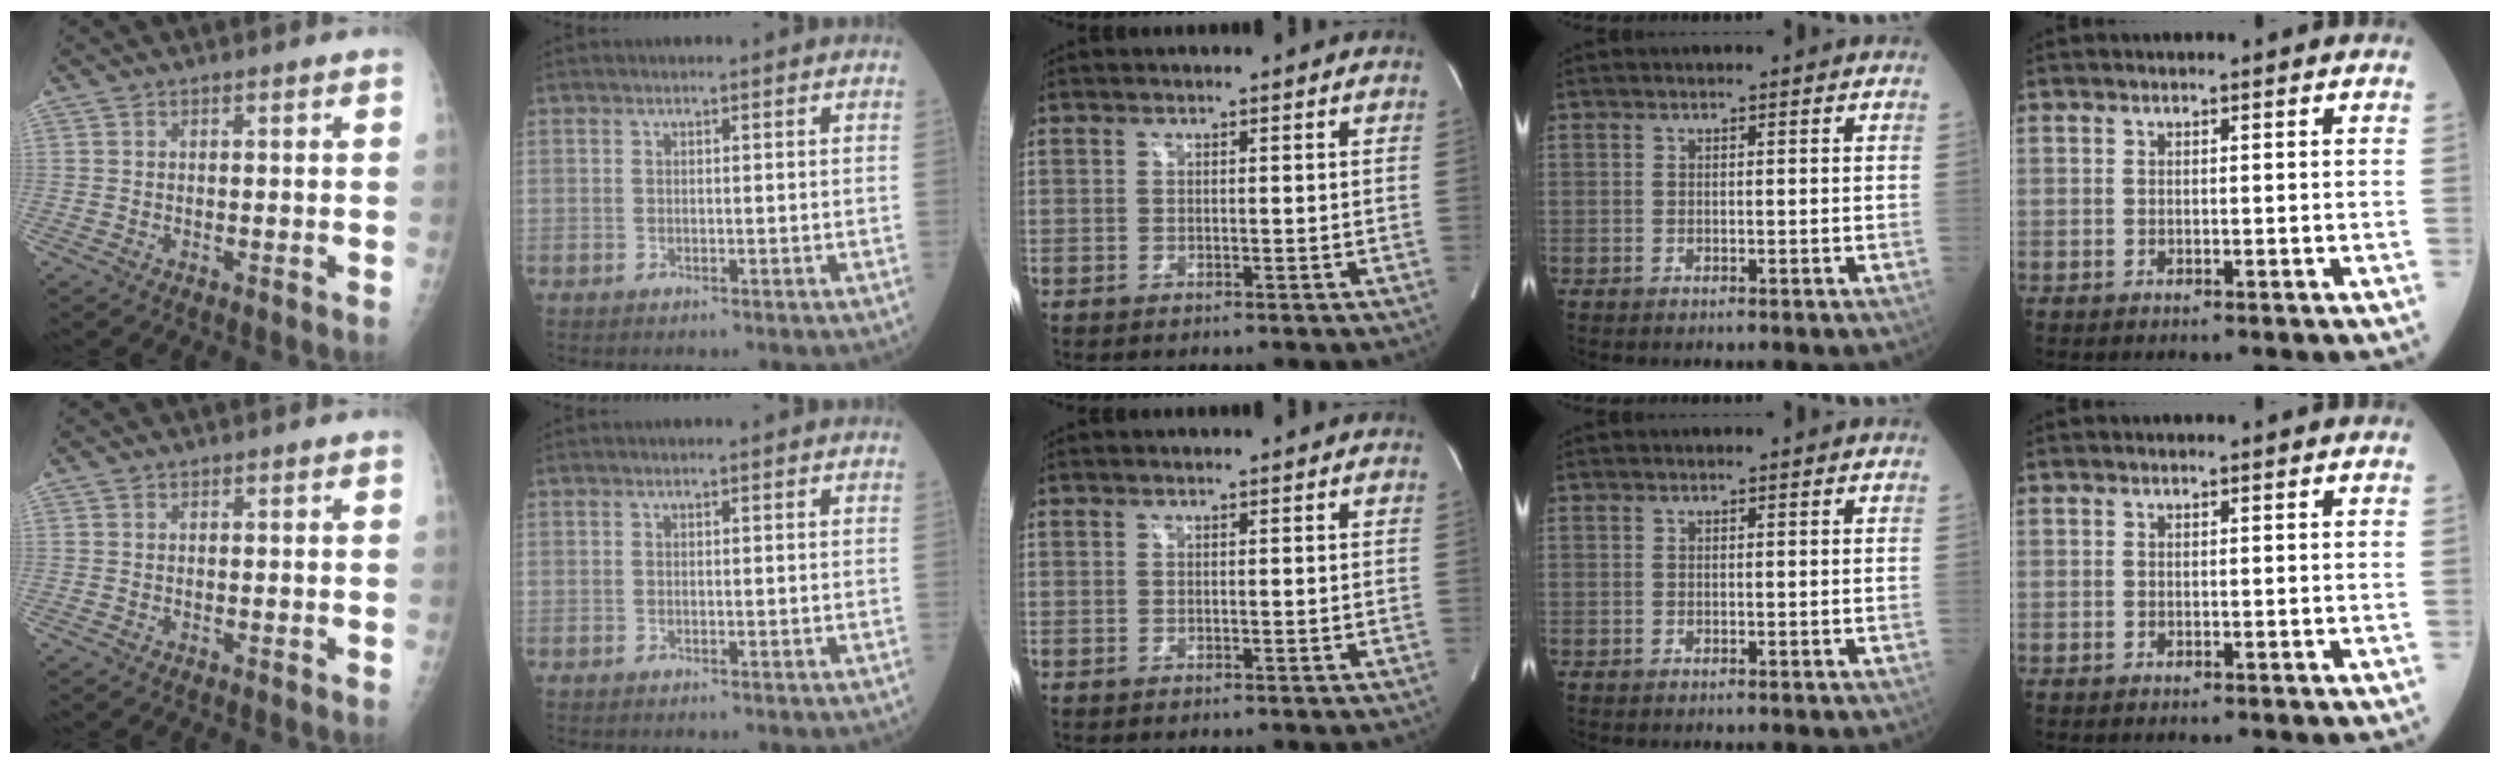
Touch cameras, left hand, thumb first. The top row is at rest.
{}